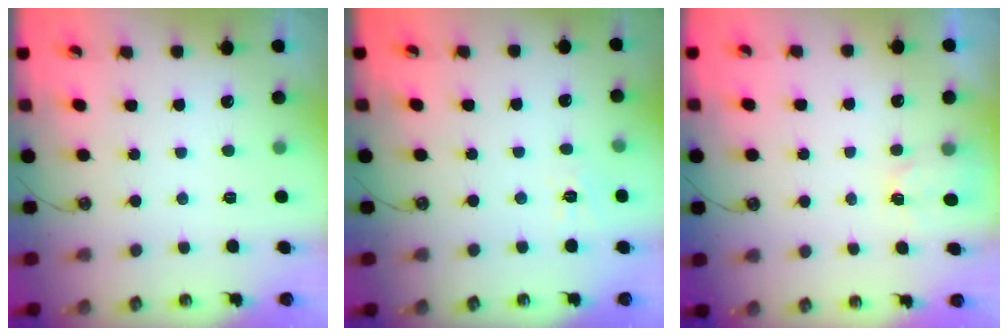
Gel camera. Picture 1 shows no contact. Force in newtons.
{"total": 3.9, "press": 3.9, "slide": 0.6}
{"total": 2.2, "press": 2.2, "slide": 0.4}